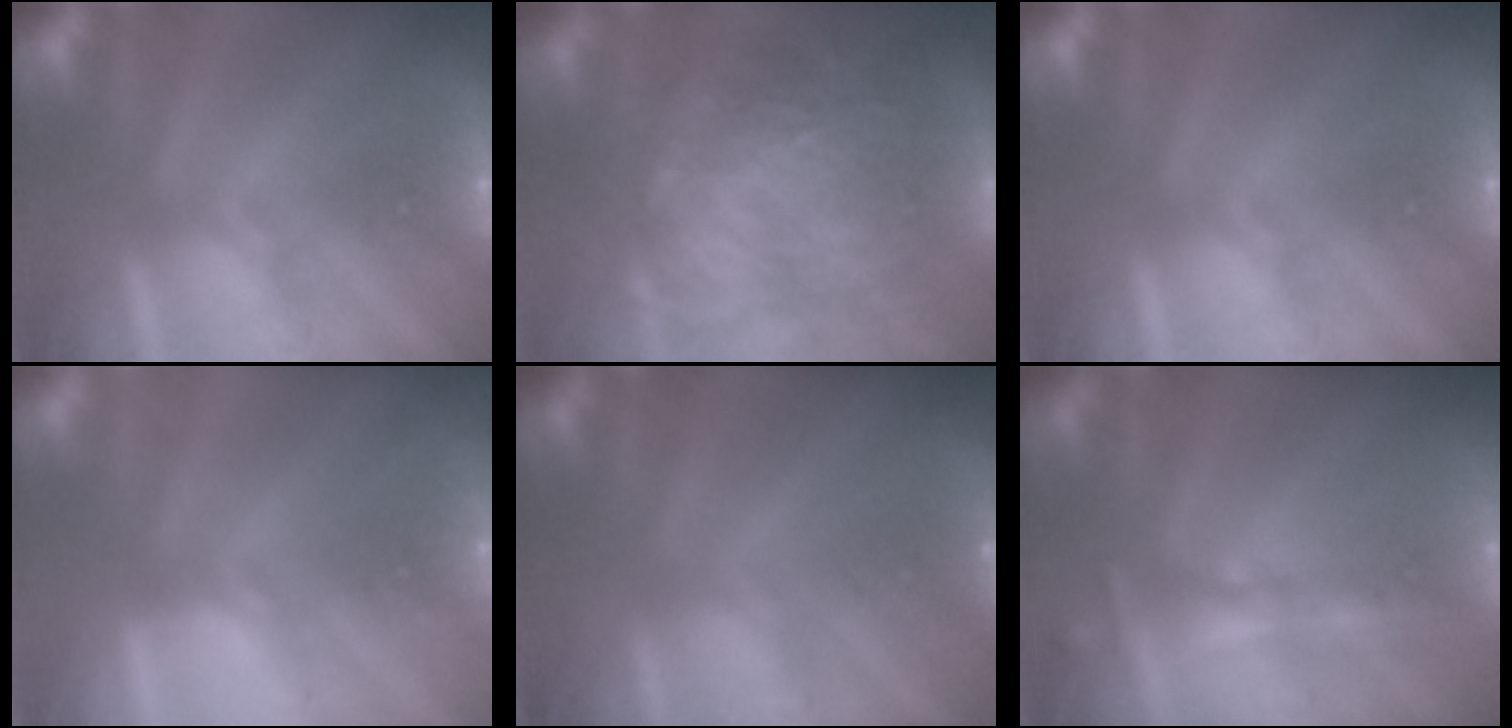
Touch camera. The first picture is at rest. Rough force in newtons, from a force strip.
{"total": 11.1}
{"total": 0.0}
{"total": 2.3}
{"total": 1.7}
{"total": 2.4}